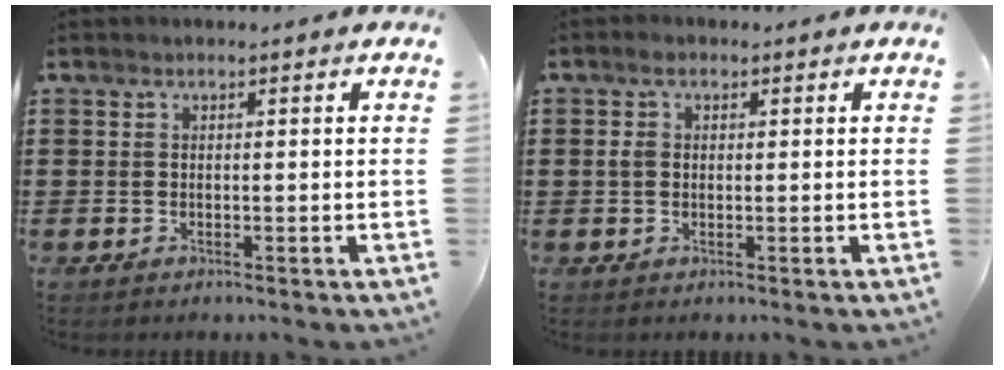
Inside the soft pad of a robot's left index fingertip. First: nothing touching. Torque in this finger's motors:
{"motor_torque": [0.64, -0.21, 0.09, 0.07]}